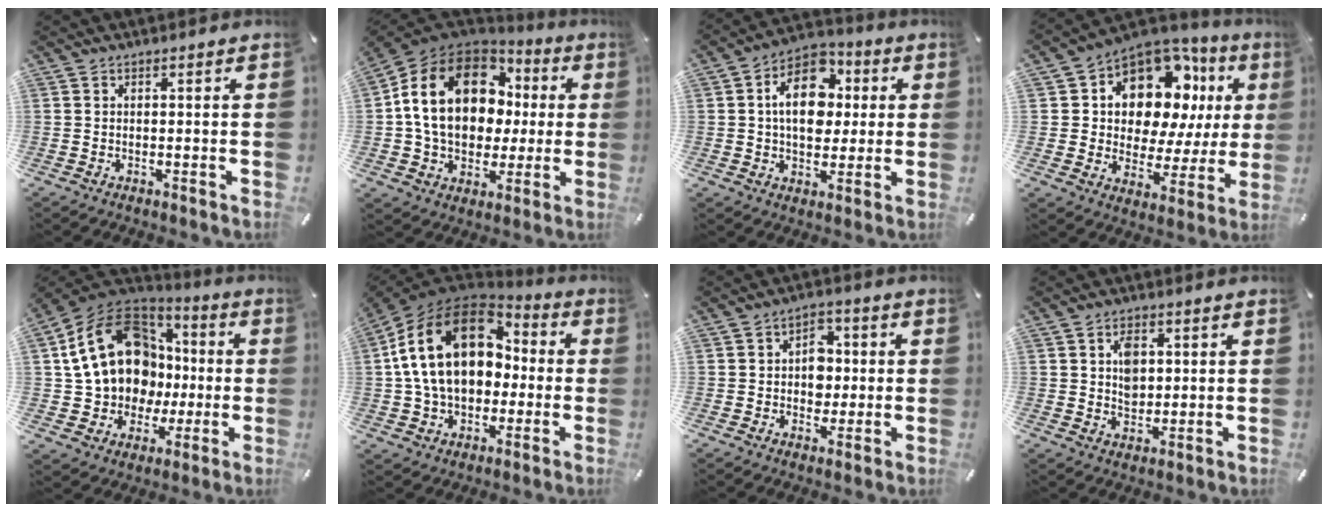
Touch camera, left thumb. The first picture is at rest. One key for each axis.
{"total": 18.3, "fx": 3.1, "fy": 14.3, "fz": 11.0, "tx": -0.235, "ty": -0.001, "tz": 0.062}
{"total": 13.9, "fx": 1.8, "fy": 10.1, "fz": 9.4, "tx": -0.151, "ty": 0.006, "tz": 0.031}
{"total": 14.2, "fx": 7.1, "fy": 9.4, "fz": 8.0, "tx": -0.126, "ty": -0.058, "tz": 0.124}
{"total": 22.0, "fx": 3.2, "fy": 17.8, "fz": 12.5, "tx": -0.251, "ty": 0.000, "tz": 0.077}
{"total": 22.0, "fx": 3.2, "fy": 16.0, "fz": 14.7, "tx": -0.290, "ty": 0.012, "tz": 0.053}
{"total": 6.8, "fx": 0.0, "fy": 5.8, "fz": 3.7, "tx": -0.036, "ty": 0.002, "tz": -0.006}
{"total": 5.5, "fx": 1.2, "fy": 4.3, "fz": 3.2, "tx": -0.036, "ty": -0.005, "tz": 0.015}